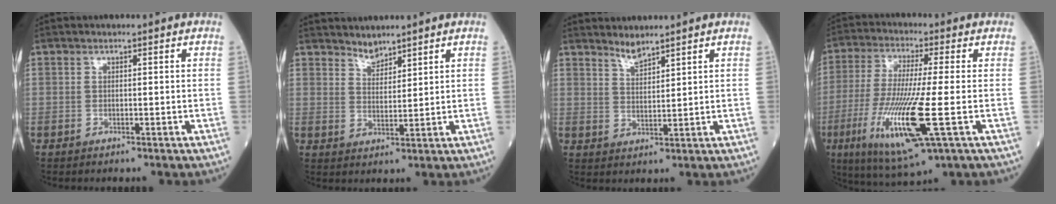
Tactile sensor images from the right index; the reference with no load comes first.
{"total": 2.8, "force": [2.7, 0.6, 0.3], "torque": [-0.004, 0.001, 0.051]}
{"total": 2.7, "force": [2.6, 0.0, 0.8], "torque": [-0.017, -0.006, 0.052]}
{"total": 15.4, "force": [-4.4, 0.9, 14.8], "torque": [-0.307, -0.034, -0.080]}